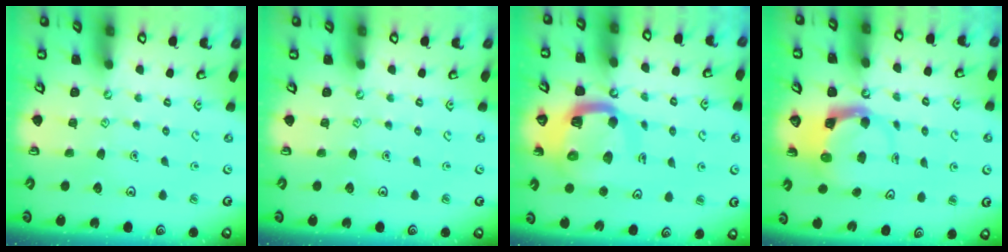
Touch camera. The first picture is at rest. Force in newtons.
{"total": 0.0}
{"total": 12.0, "press": 11.9, "slide": 1.3}
{"total": 3.7, "press": 3.6, "slide": 0.5}